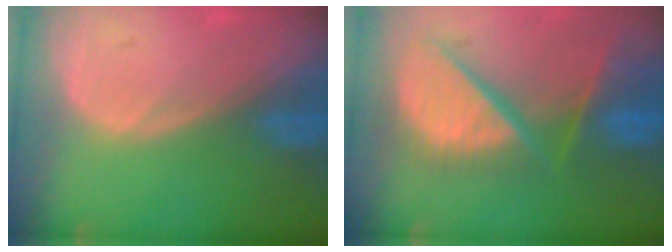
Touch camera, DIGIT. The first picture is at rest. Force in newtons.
{"total": 12.4, "press": 10.2, "slide": 7.1}